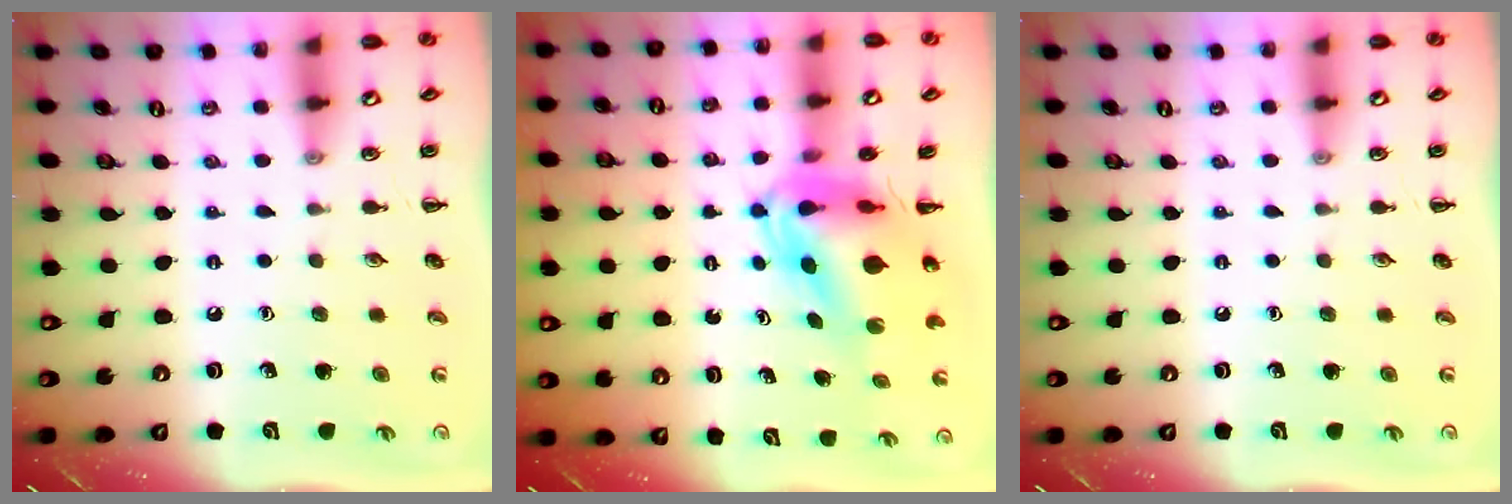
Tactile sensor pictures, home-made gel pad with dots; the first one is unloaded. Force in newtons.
{"total": 7.9, "press": 7.5, "slide": 2.6}
{"total": 0.0}